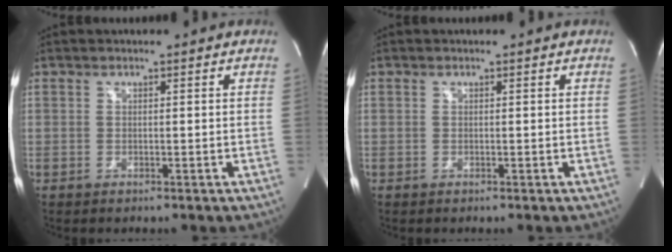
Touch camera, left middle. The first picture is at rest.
{"total": 0.0}